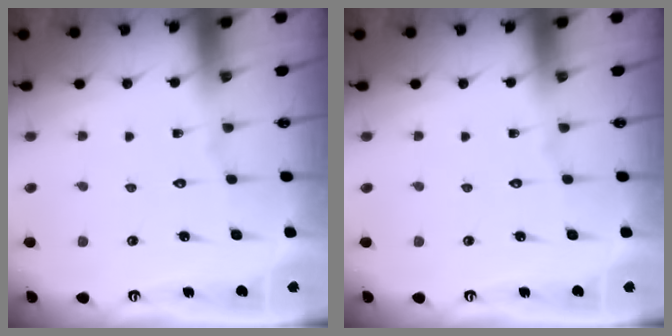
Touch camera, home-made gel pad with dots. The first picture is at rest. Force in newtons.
{"total": 0.0}